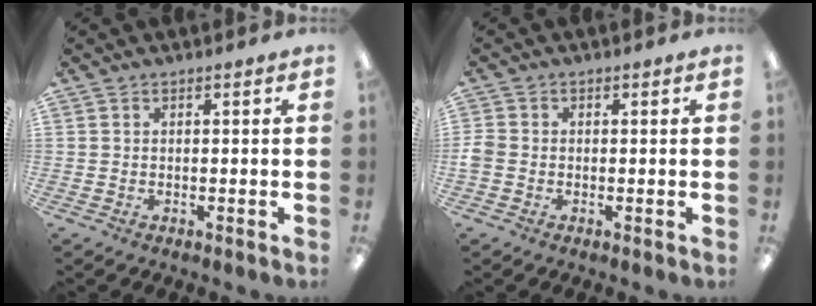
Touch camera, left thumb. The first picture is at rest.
{"total": 2.4, "force": [-0.7, 1.9, 1.3], "torque": [-0.027, 0.004, -0.014]}